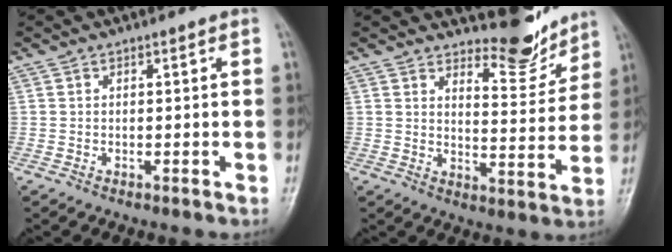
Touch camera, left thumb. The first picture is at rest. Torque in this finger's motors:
{"motor_torque": [0.10, -0.17, -0.14, -0.22, 0.14]}